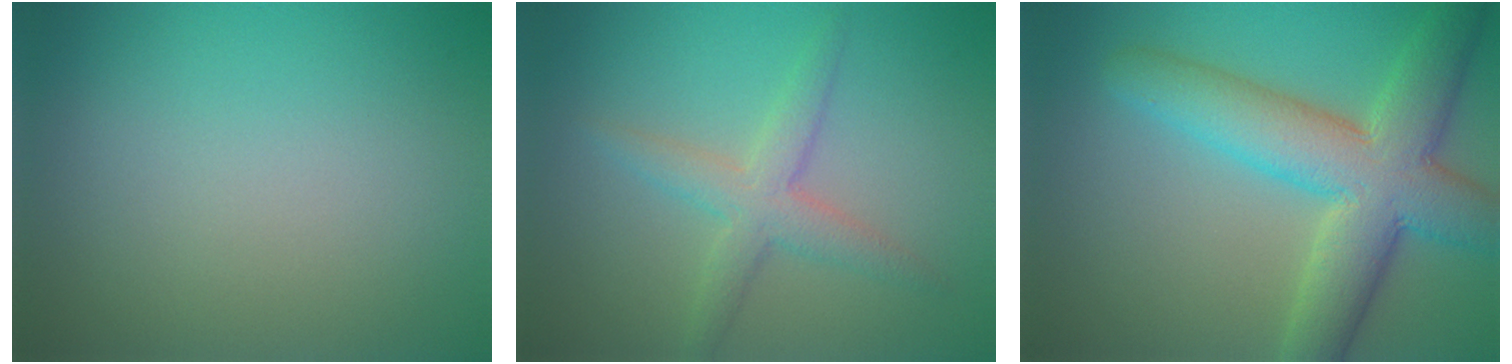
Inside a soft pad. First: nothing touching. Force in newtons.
{"total": 3.2, "press": 3.2, "slide": 0.1}
{"total": 8.9, "press": 8.9, "slide": 0.3}